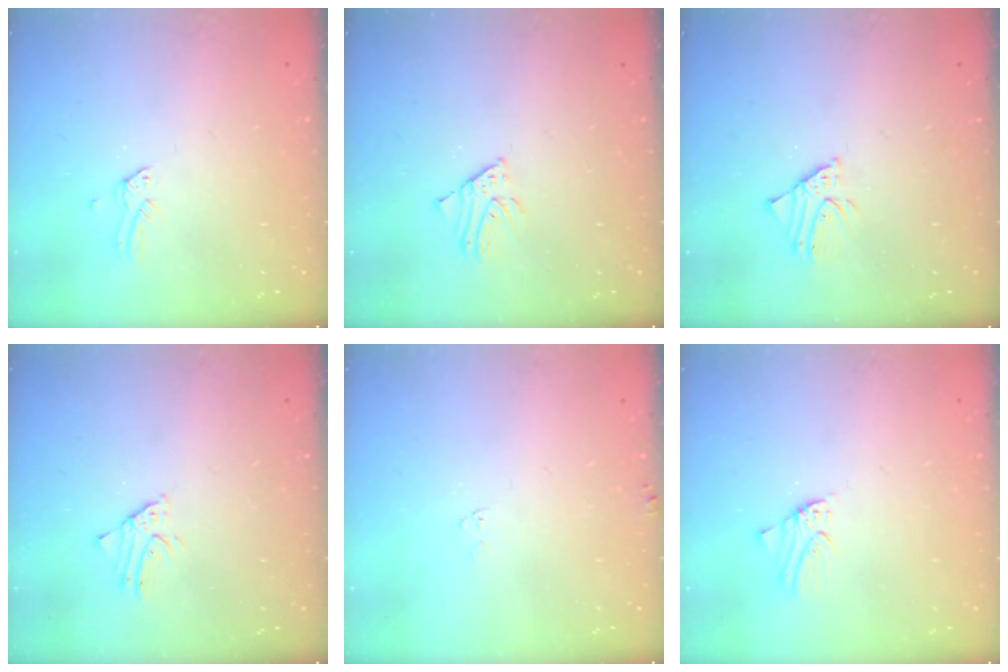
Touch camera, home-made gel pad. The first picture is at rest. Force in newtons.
{"total": 3.2, "press": 3.1, "slide": 0.3}
{"total": 1.7, "press": 1.7, "slide": 0.0}
{"total": 1.5, "press": 1.5, "slide": 0.1}
{"total": 4.0, "press": 4.0, "slide": 0.4}
{"total": 0.7, "press": 0.7, "slide": 0.1}